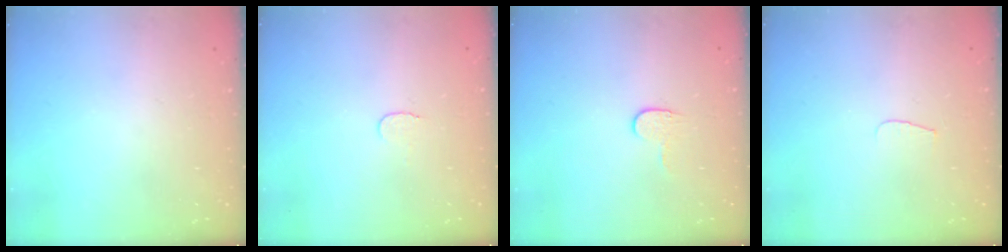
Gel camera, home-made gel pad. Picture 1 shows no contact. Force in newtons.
{"total": 3.6, "press": 3.6, "slide": 0.4}
{"total": 3.8, "press": 3.8, "slide": 0.3}
{"total": 3.6, "press": 3.6, "slide": 0.4}